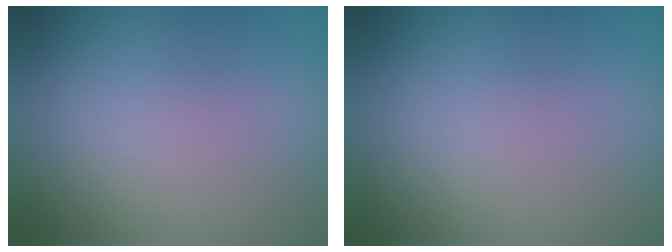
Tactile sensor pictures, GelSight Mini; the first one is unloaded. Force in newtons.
{"total": 0.0}